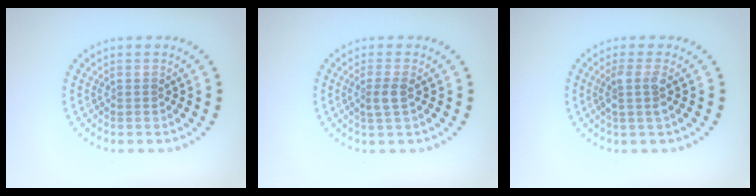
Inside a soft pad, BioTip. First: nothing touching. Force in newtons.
{"total": 1.7, "press": 1.4, "slide": 0.9}
{"total": 2.1, "press": 1.7, "slide": 1.3}